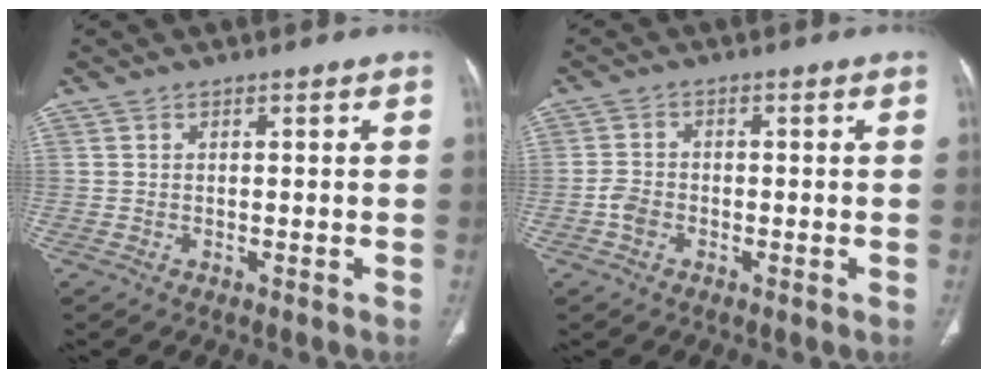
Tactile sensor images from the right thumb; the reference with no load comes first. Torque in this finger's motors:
{"motor_torque": [0.85, 0.37, 0.25, -0.31, 0.03]}